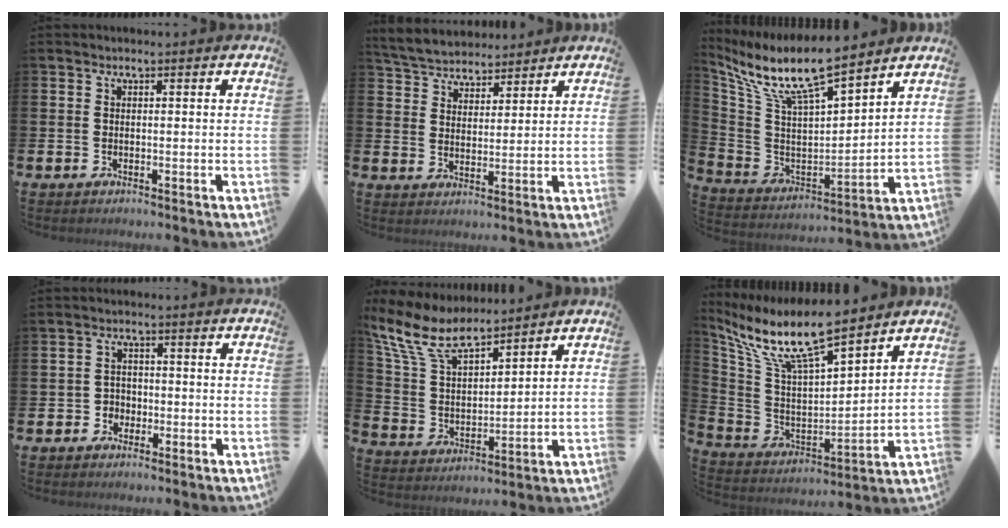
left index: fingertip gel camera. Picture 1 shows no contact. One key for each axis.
{"total": 5.3, "fx": 5.1, "fy": 1.3, "fz": -0.1, "tx": -0.023, "ty": -0.026, "tz": 0.093}
{"total": 10.3, "fx": 9.0, "fy": 1.5, "fz": 4.9, "tx": -0.135, "ty": -0.062, "tz": 0.151}
{"total": 2.3, "fx": -1.2, "fy": 1.9, "fz": 0.2, "tx": -0.011, "ty": 0.006, "tz": -0.029}
{"total": 8.9, "fx": 7.6, "fy": 2.9, "fz": 3.4, "tx": -0.104, "ty": -0.039, "tz": 0.139}
{"total": 11.0, "fx": 9.3, "fy": 1.8, "fz": 5.6, "tx": -0.149, "ty": -0.062, "tz": 0.157}